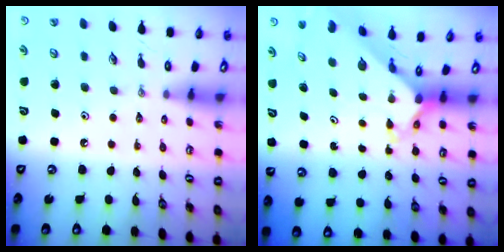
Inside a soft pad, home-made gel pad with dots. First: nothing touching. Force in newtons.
{"total": 2.7, "press": 2.7, "slide": 0.2}